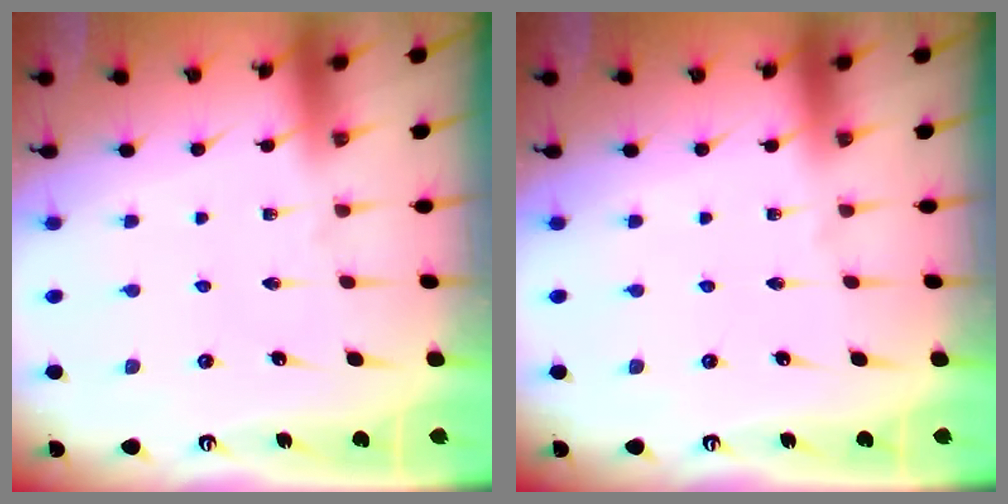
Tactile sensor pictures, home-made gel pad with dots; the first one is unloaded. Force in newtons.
{"total": 0.0}